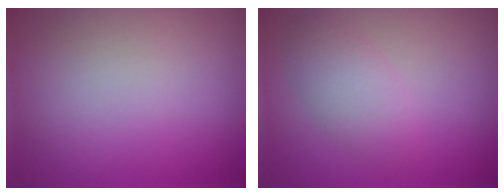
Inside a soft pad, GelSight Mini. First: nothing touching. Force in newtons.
{"total": 2.7, "press": 2.6, "slide": 0.1}